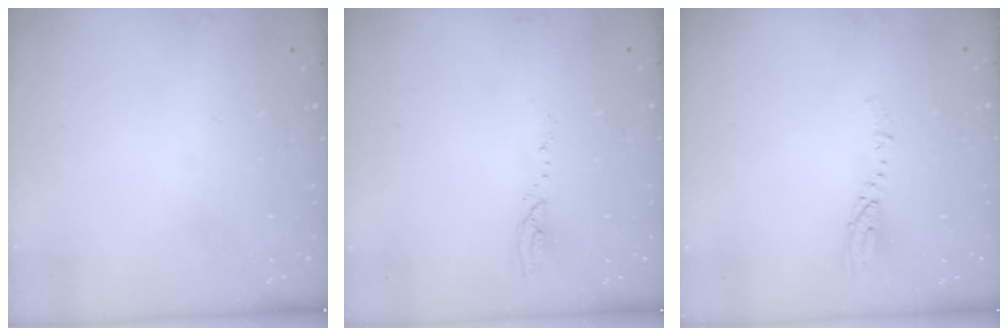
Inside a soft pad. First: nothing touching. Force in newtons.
{"total": 2.6, "press": 2.6, "slide": 0.3}
{"total": 3.6, "press": 3.5, "slide": 0.5}